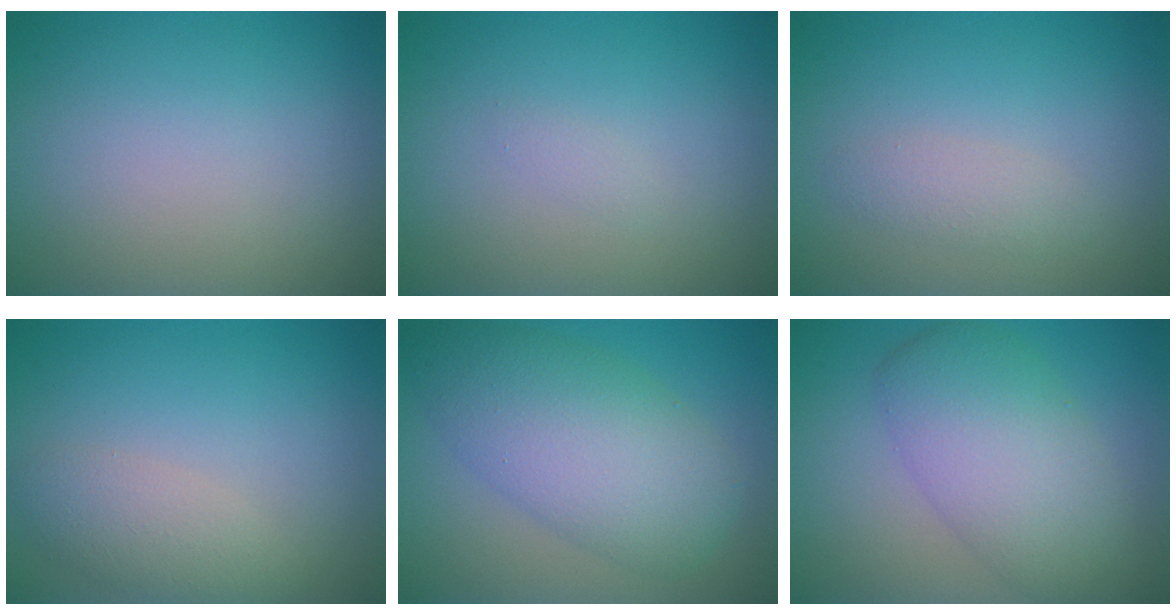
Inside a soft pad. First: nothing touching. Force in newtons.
{"total": 0.5, "press": 0.5, "slide": 0.0}
{"total": 1.5, "press": 1.5, "slide": 0.1}
{"total": 2.7, "press": 2.7, "slide": 0.2}
{"total": 7.9, "press": 7.9, "slide": 0.3}
{"total": 7.1, "press": 7.0, "slide": 0.5}